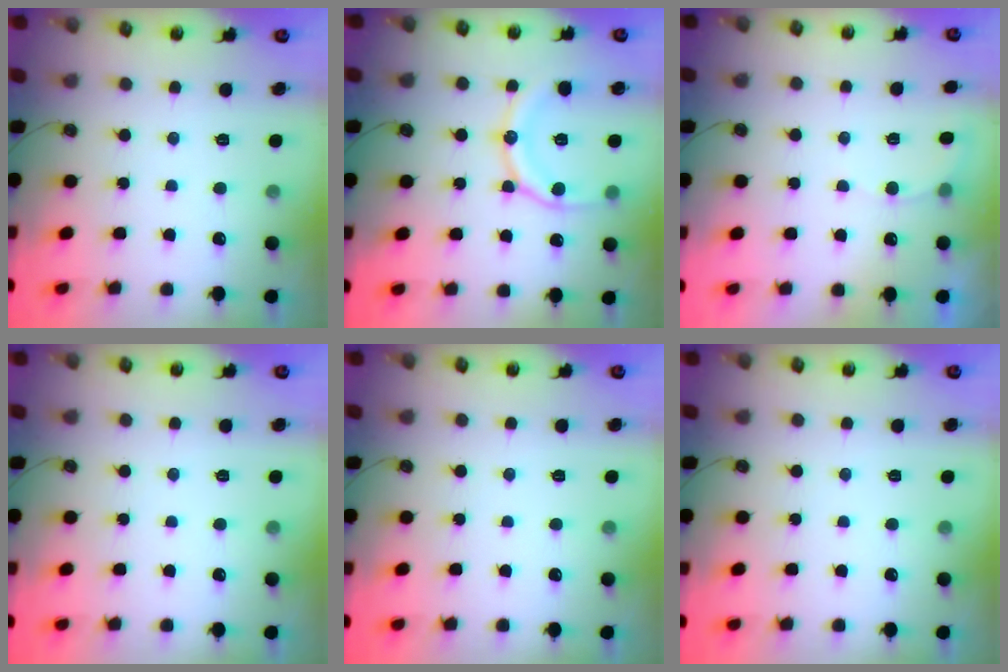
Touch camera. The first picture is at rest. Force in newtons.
{"total": 14.5, "press": 14.4, "slide": 1.5}
{"total": 4.0, "press": 3.9, "slide": 0.9}
{"total": 0.0}
{"total": 0.0}
{"total": 0.0}